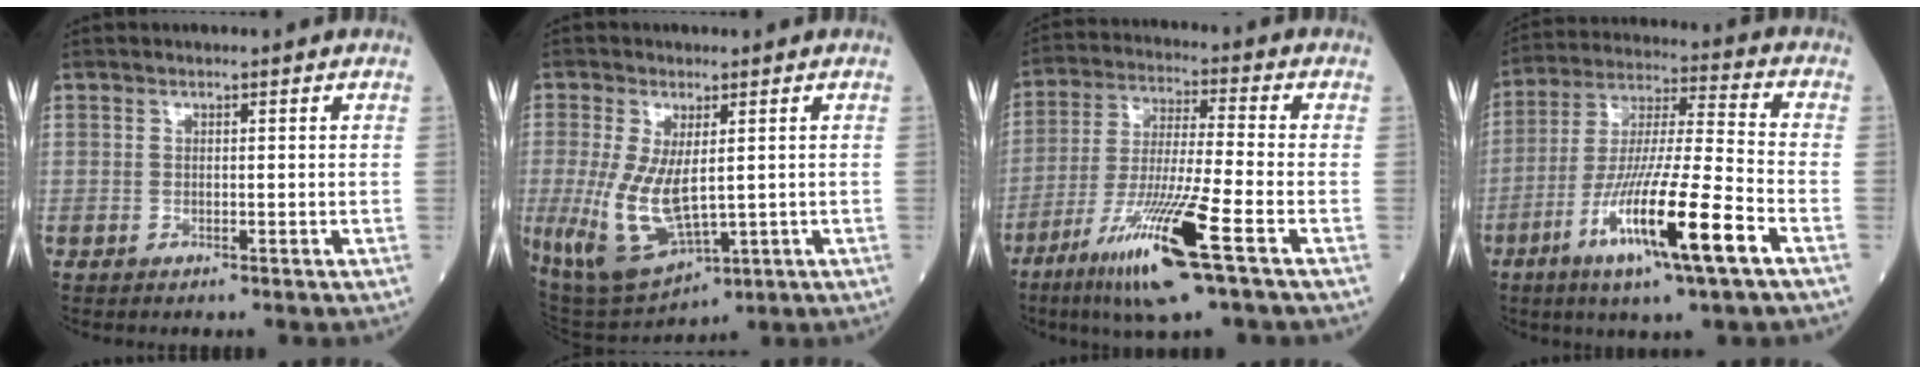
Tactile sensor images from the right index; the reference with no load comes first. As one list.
[{"total": 11.5, "force": [-0.9, 4.8, 10.4], "torque": [-0.216, -0.020, 0.005]}, {"total": 14.8, "force": [-7.4, 0.0, 12.9], "torque": [-0.258, -0.031, -0.134]}, {"total": 17.2, "force": [-7.6, 0.3, 15.4], "torque": [-0.304, -0.025, -0.138]}]